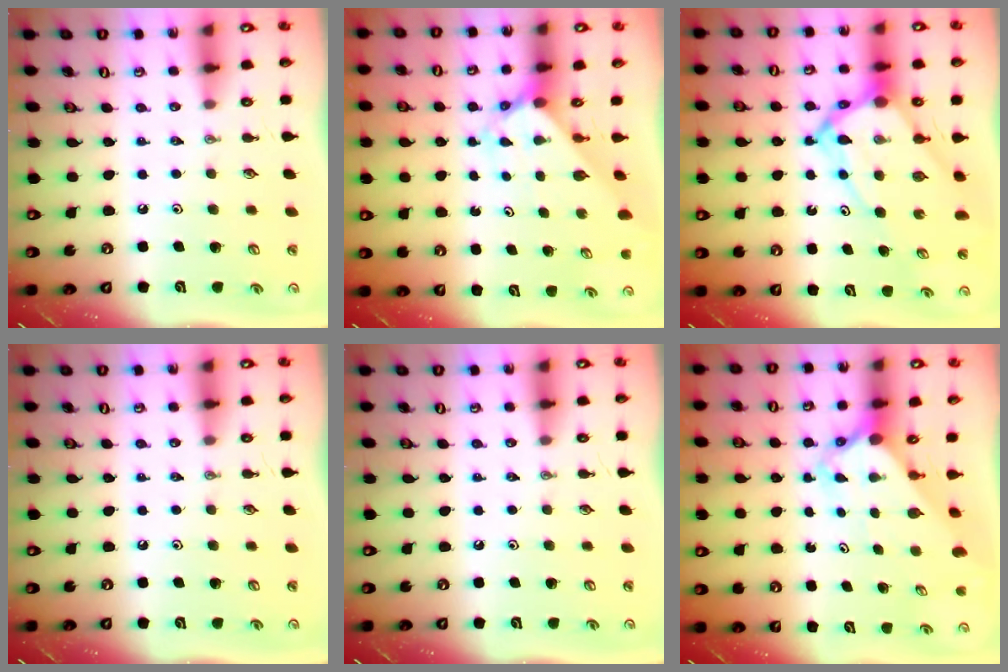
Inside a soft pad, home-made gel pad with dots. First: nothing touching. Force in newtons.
{"total": 2.4, "press": 2.4, "slide": 0.2}
{"total": 13.5, "press": 13.4, "slide": 1.2}
{"total": 0.0}
{"total": 0.0}
{"total": 3.0, "press": 3.0, "slide": 0.1}